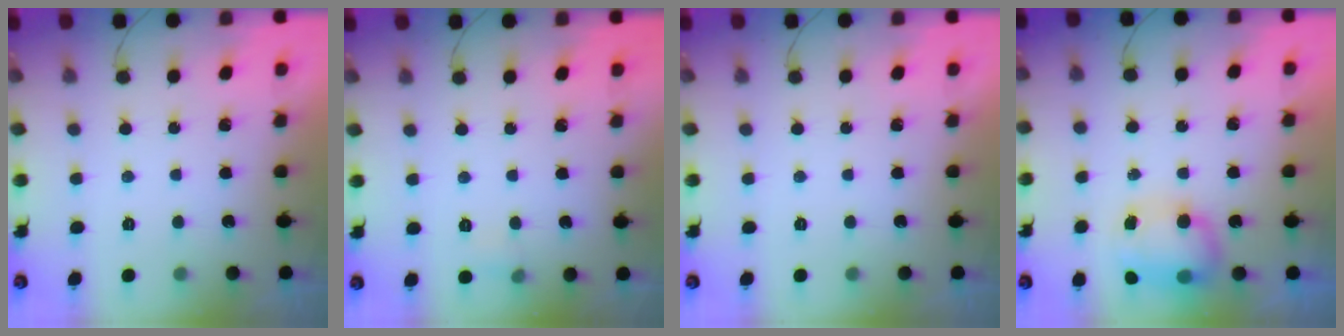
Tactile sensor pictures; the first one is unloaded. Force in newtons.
{"total": 4.4, "press": 3.7, "slide": 2.3}
{"total": 0.0}
{"total": 8.6, "press": 8.4, "slide": 1.6}